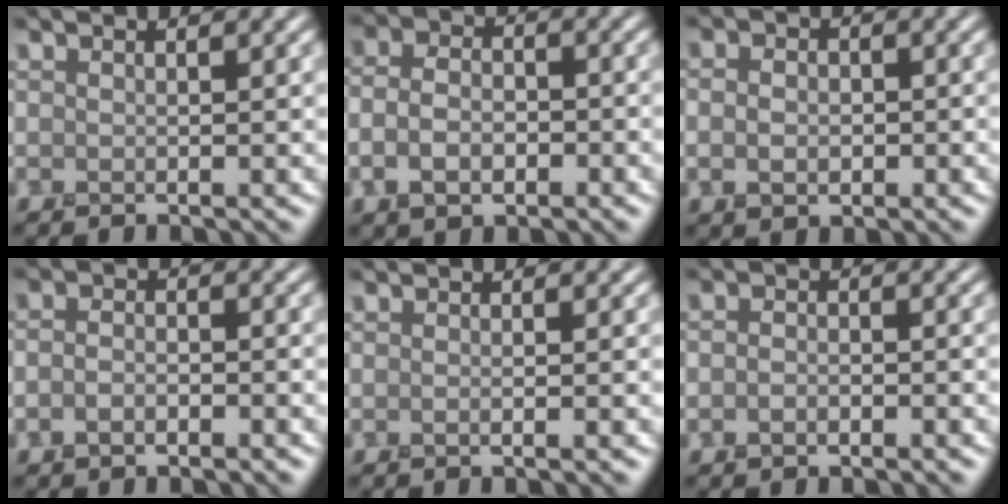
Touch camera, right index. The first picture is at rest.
{"total": 4.1, "force": [-1.1, 2.8, 2.8], "torque": [-0.054, -0.002, -0.027]}
{"total": 2.7, "force": [-0.3, 2.1, 1.7], "torque": [-0.026, 0.000, -0.008]}
{"total": 2.1, "force": [-0.9, 1.2, 1.4], "torque": [-0.025, 0.001, -0.022]}
{"total": 1.6, "force": [-0.1, 0.7, 1.4], "torque": [0.005, -0.004, -0.014]}
{"total": 1.7, "force": [-0.7, 1.1, 1.1], "torque": [-0.018, 0.001, -0.015]}